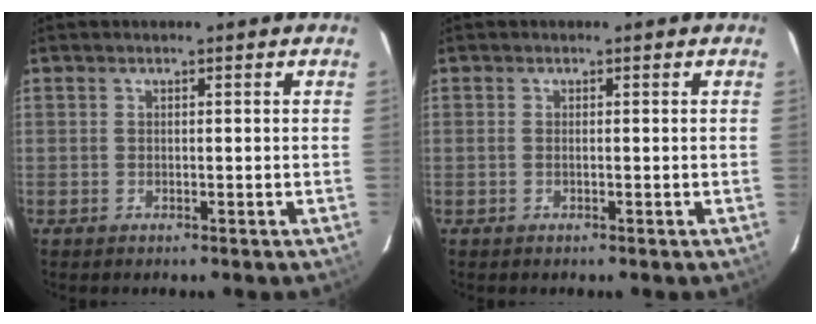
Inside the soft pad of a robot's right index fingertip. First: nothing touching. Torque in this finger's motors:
{"motor_torque": [-0.06, 0.02, -0.05, 0.00]}